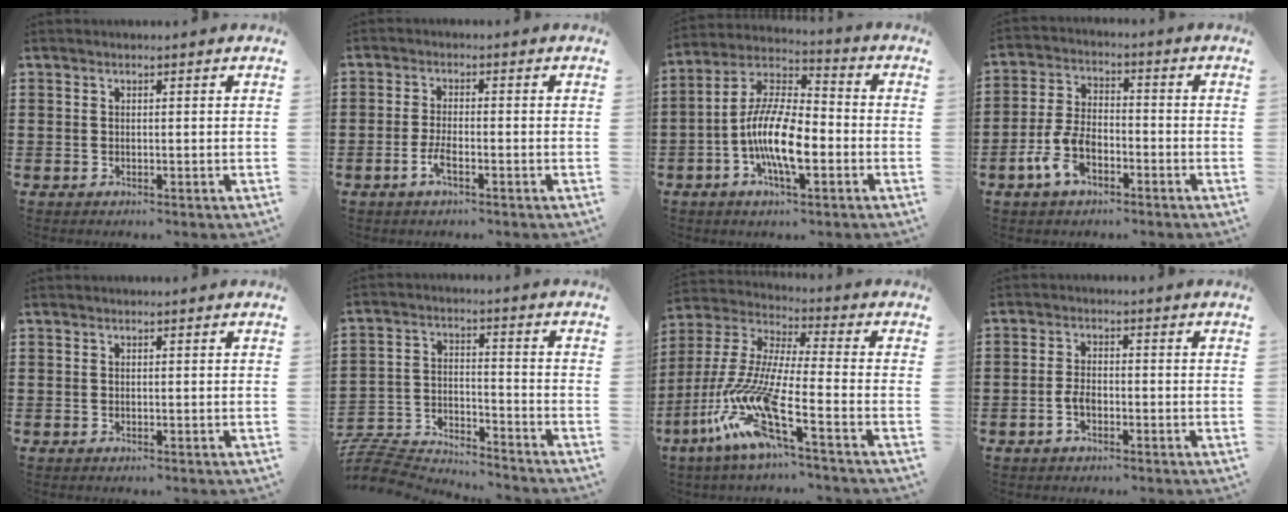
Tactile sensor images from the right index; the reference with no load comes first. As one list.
[{"total": 3.1, "force": [-1.5, 0.6, 2.6], "torque": [-0.060, -0.007, -0.030]}, {"total": 12.0, "force": [-3.8, 4.5, 10.4], "torque": [-0.227, -0.002, -0.073]}, {"total": 7.1, "force": [-3.6, 3.7, 4.8], "torque": [-0.124, 0.000, -0.073]}, {"total": 0.0}, {"total": 7.2, "force": [-7.1, 1.0, 0.8], "torque": [-0.040, 0.000, -0.149]}, {"total": 14.1, "force": [-8.4, 1.8, 11.1], "torque": [-0.262, -0.025, -0.170]}, {"total": 2.7, "force": [-1.3, 1.2, 2.1], "torque": [-0.057, -0.005, -0.027]}]